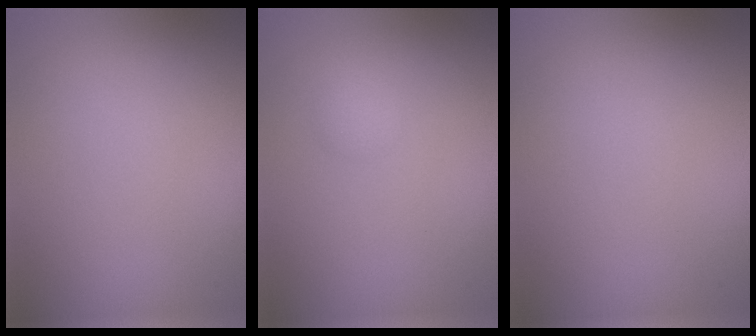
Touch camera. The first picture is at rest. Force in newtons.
{"total": 1.2, "press": 1.2, "slide": 0.0}
{"total": 0.0}